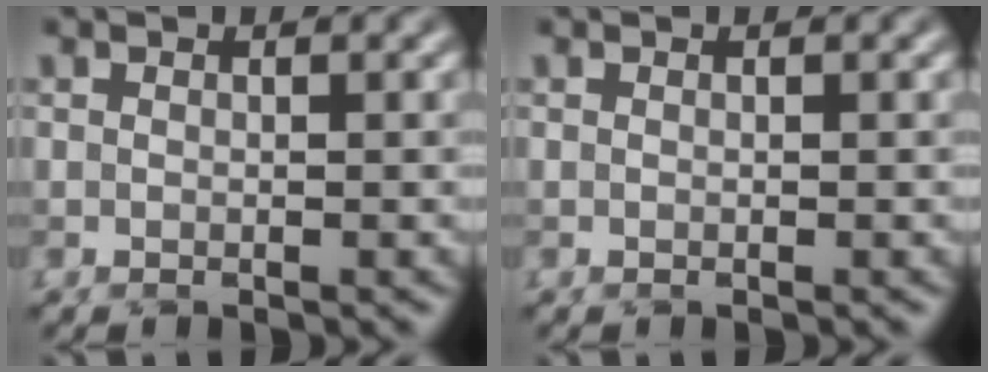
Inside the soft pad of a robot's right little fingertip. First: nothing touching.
{"total": 0.0}